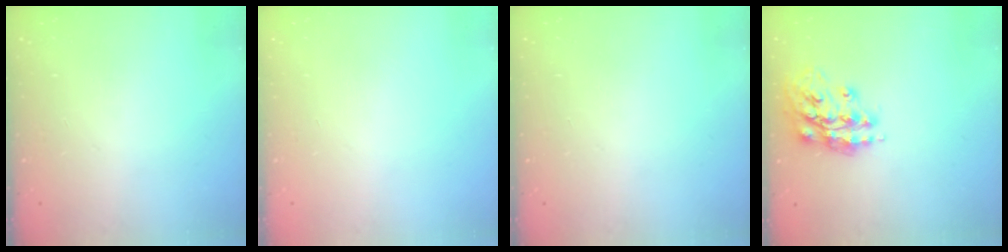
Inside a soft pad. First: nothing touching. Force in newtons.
{"total": 0.0}
{"total": 0.0}
{"total": 15.1, "press": 15.0, "slide": 1.0}